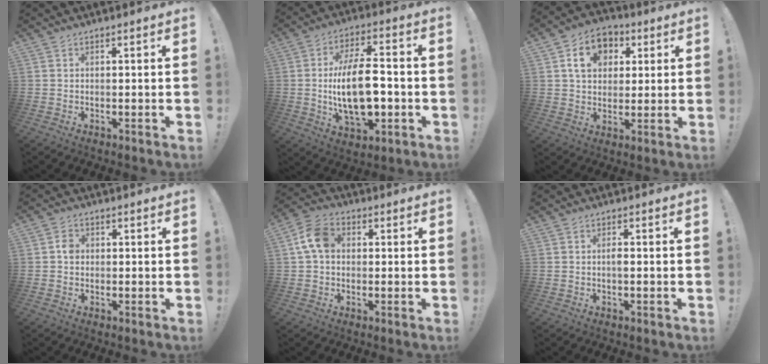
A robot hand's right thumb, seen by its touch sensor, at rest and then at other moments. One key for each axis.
{"total": 18.2, "fx": -2.3, "fy": 8.7, "fz": 15.9, "tx": -0.294, "ty": 0.004, "tz": -0.041}
{"total": 11.2, "fx": 3.7, "fy": 8.9, "fz": 5.7, "tx": -0.081, "ty": 0.000, "tz": 0.070}
{"total": 2.8, "fx": -0.2, "fy": 2.3, "fz": 1.6, "tx": -0.021, "ty": 0.006, "tz": -0.008}
{"total": 8.9, "fx": 1.0, "fy": 6.5, "fz": 6.1, "tx": -0.117, "ty": 0.026, "tz": 0.027}
{"total": 1.4, "fx": -0.4, "fy": 0.2, "fz": 1.3, "tx": -0.030, "ty": 0.005, "tz": -0.008}